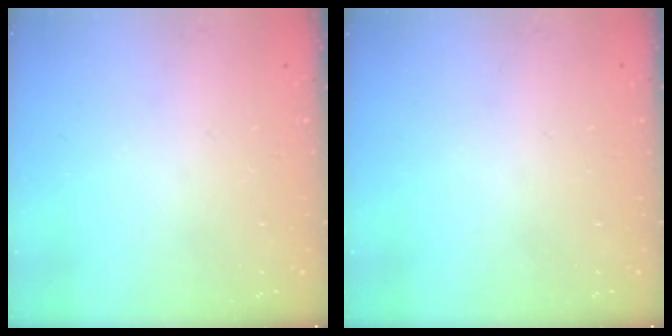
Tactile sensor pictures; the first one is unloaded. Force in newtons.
{"total": 0.0}